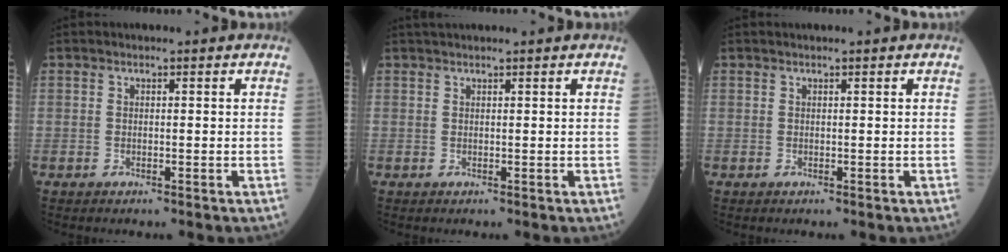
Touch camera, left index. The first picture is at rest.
{"total": 2.5, "force": [2.3, -0.3, 1.0], "torque": [-0.008, 0.026, 0.043]}
{"total": 0.8, "force": [0.7, -0.1, 0.3], "torque": [-0.005, 0.013, 0.015]}